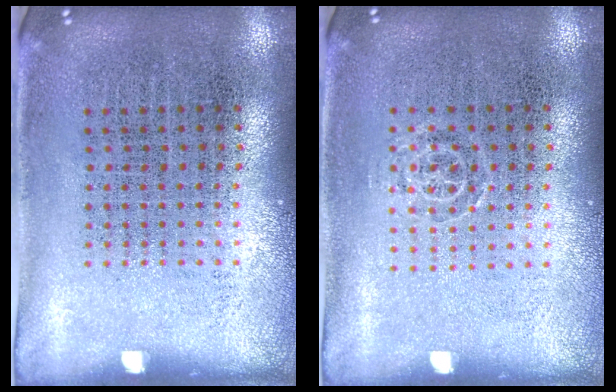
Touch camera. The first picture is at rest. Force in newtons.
{"total": 0.7, "press": 0.5, "slide": 0.4}